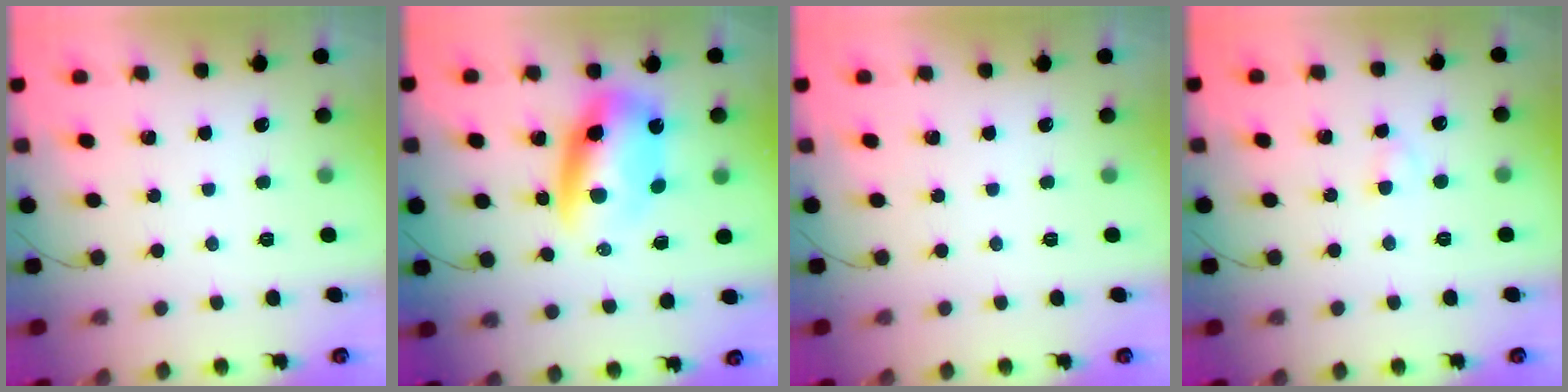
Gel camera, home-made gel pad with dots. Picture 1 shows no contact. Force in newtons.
{"total": 10.2, "press": 10.0, "slide": 2.3}
{"total": 0.0}
{"total": 1.9, "press": 1.7, "slide": 0.9}